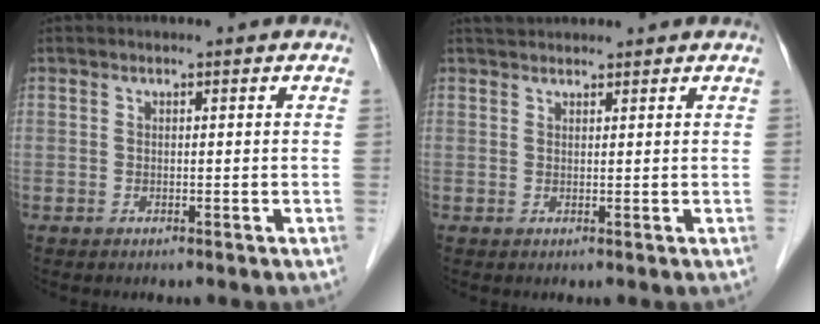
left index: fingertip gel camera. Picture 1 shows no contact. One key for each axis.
{"total": 3.0, "fx": 2.9, "fy": 0.6, "fz": 0.8, "tx": -0.010, "ty": 0.031, "tz": 0.048}